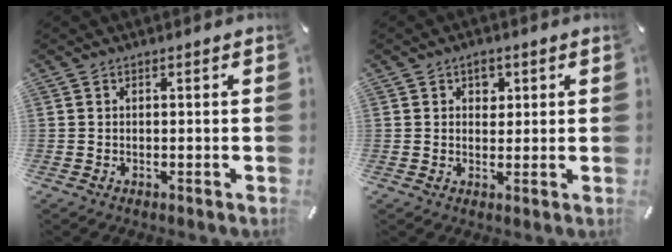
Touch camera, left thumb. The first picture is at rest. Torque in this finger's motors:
{"motor_torque": [0.25, -0.39, -0.21, 0.09, -0.06]}